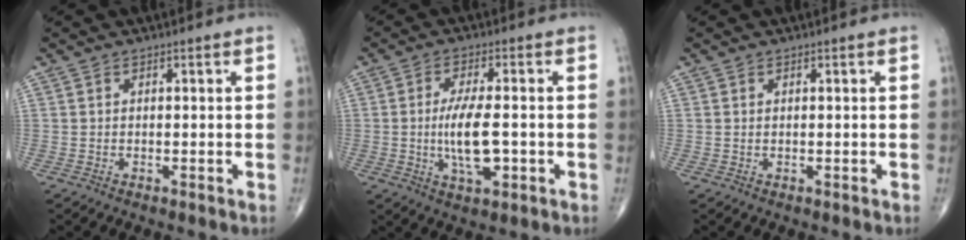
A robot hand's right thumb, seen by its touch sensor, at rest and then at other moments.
{"total": 8.6, "force": [-1.1, 3.0, 8.0], "torque": [-0.155, -0.003, -0.018]}
{"total": 0.0}